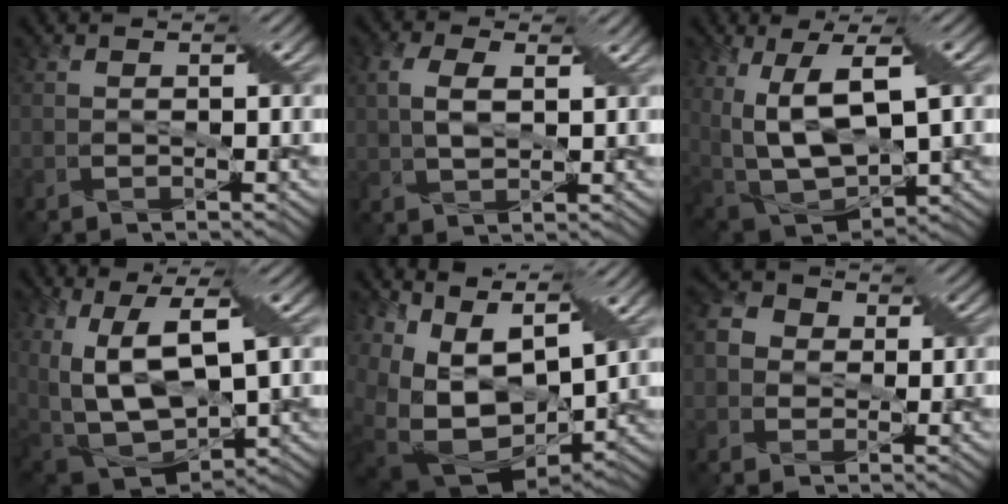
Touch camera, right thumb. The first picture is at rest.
{"total": 5.4, "force": [1.3, 3.2, 4.2], "torque": [-0.102, 0.007, 0.022]}
{"total": 14.5, "force": [2.1, 7.9, 12.0], "torque": [-0.253, -0.022, 0.060]}
{"total": 15.9, "force": [2.0, 9.1, 12.8], "torque": [-0.276, -0.028, 0.066]}
{"total": 16.6, "force": [2.5, 10.4, 12.6], "torque": [-0.261, -0.004, 0.087]}
{"total": 4.4, "force": [-0.2, 4.0, 1.8], "torque": [-0.050, 0.007, -0.007]}